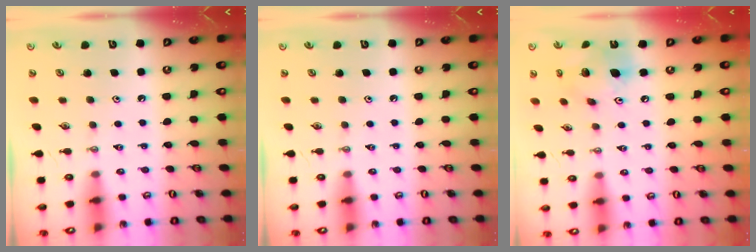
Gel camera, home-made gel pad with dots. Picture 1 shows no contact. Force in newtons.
{"total": 0.0}
{"total": 15.1, "press": 14.9, "slide": 2.6}